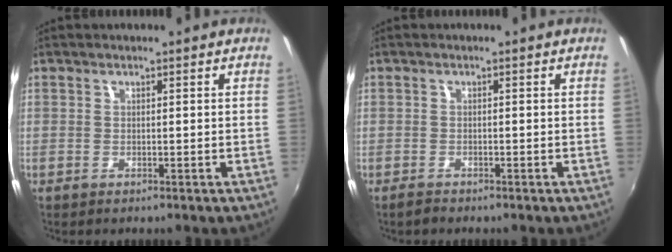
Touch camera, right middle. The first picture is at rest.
{"total": 1.5, "force": [-1.2, 0.8, 0.0], "torque": [-0.005, 0.001, -0.023]}